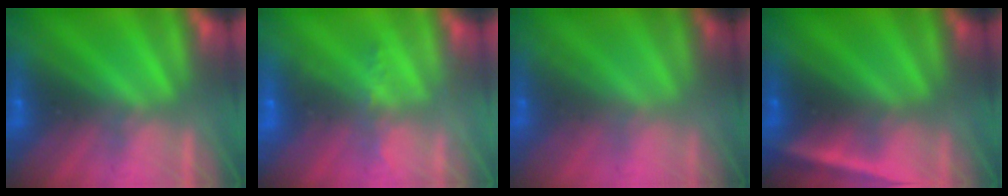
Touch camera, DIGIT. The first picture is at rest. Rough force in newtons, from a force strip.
{"total": 2.3}
{"total": 1.7}
{"total": 4.6}